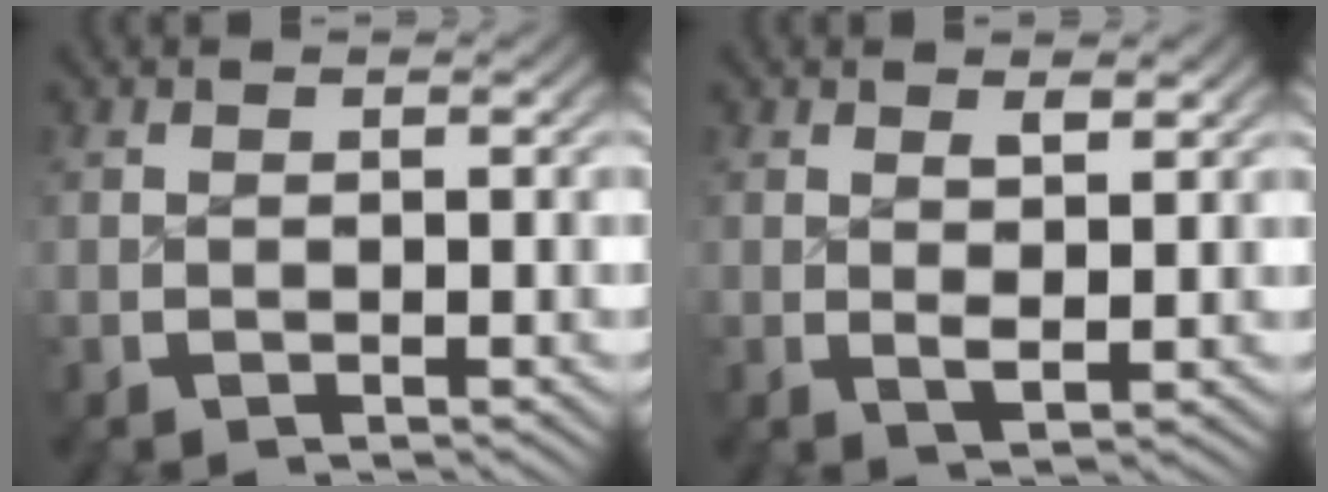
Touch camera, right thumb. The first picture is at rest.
{"total": 1.8, "force": [0.8, 0.6, 1.5], "torque": [-0.025, -0.006, 0.020]}